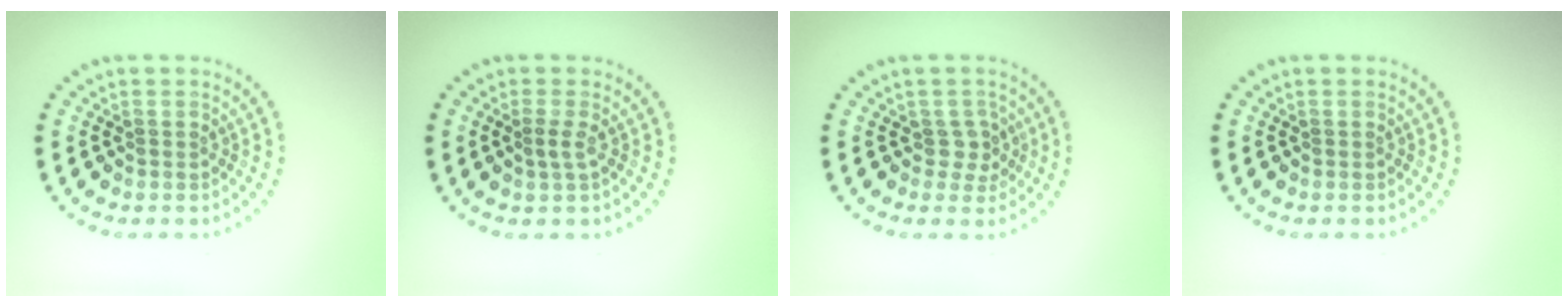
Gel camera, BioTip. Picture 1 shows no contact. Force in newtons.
{"total": 1.2, "press": 0.9, "slide": 0.8}
{"total": 1.8, "press": 1.6, "slide": 0.8}
{"total": 0.0}